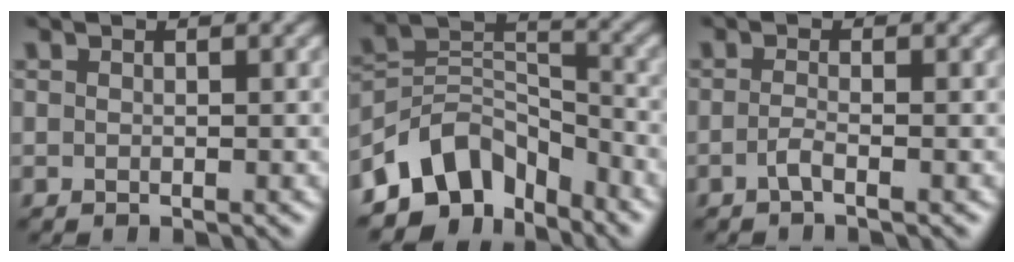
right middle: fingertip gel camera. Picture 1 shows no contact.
{"total": 7.8, "force": [-5.5, 4.4, 3.2], "torque": [-0.037, 0.000, -0.116]}
{"total": 1.2, "force": [-0.5, 0.2, 1.0], "torque": [-0.025, 0.001, -0.015]}